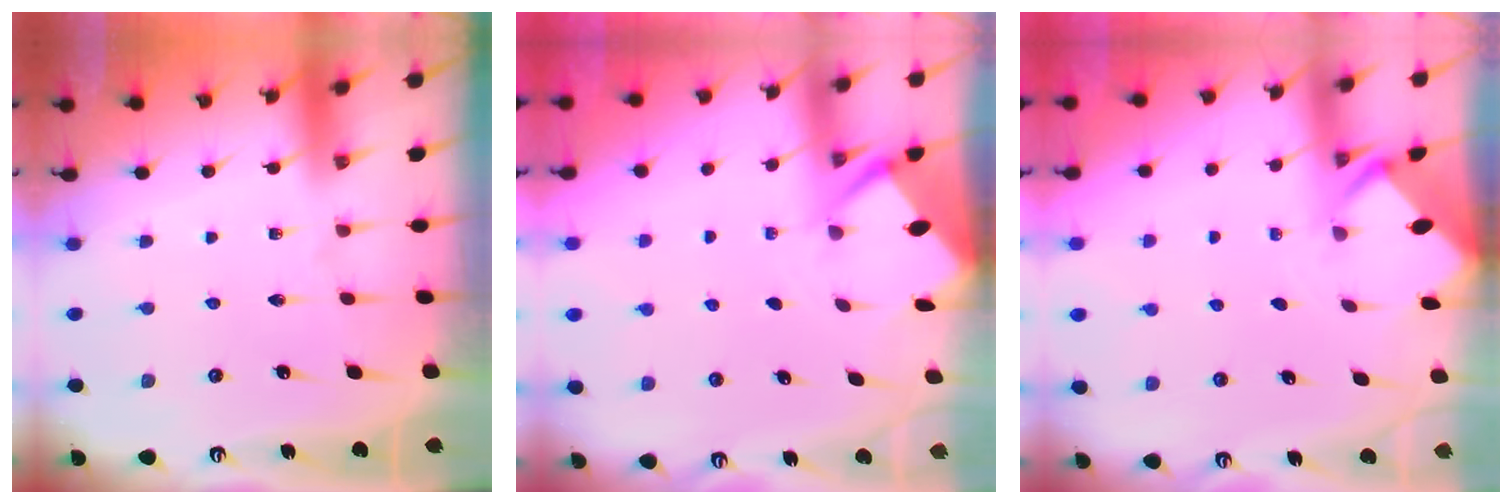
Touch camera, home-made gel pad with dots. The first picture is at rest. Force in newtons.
{"total": 2.6, "press": 2.6, "slide": 0.3}
{"total": 2.2, "press": 2.2, "slide": 0.2}